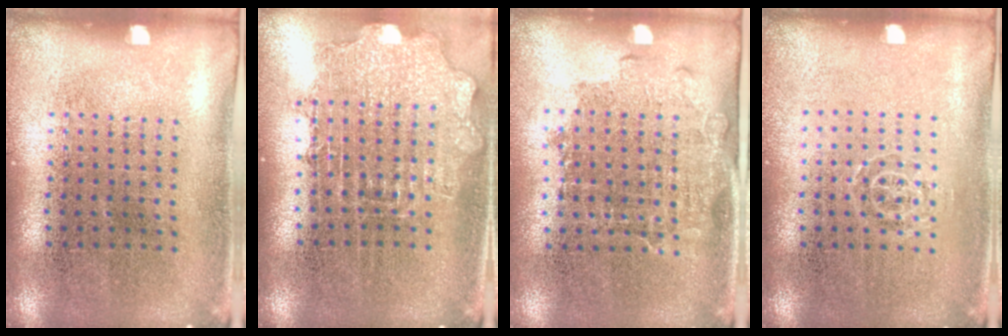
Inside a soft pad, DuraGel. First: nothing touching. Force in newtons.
{"total": 1.6, "press": 1.3, "slide": 0.8}
{"total": 1.3, "press": 1.1, "slide": 0.8}
{"total": 0.7, "press": 0.5, "slide": 0.4}